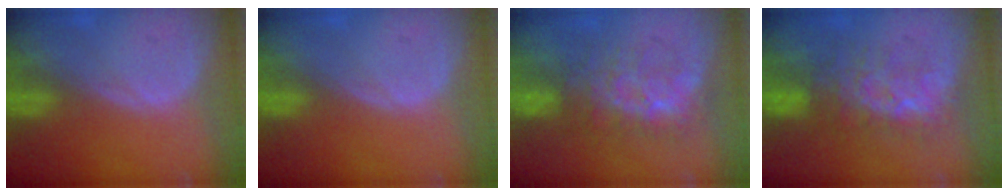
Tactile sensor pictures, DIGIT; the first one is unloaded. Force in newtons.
{"total": 0.0}
{"total": 7.5, "press": 7.2, "slide": 2.2}
{"total": 7.6, "press": 7.3, "slide": 2.0}